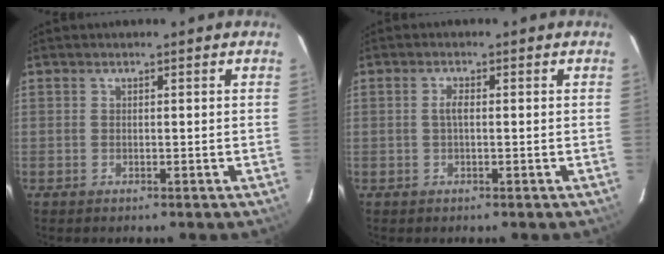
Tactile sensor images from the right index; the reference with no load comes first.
{"total": 1.6, "force": [0.0, 0.5, 1.5], "torque": [-0.030, 0.003, -0.003]}